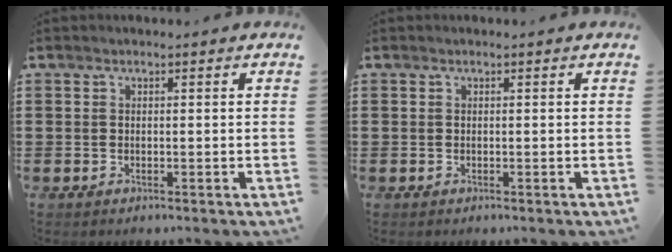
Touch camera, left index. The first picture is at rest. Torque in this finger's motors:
{"motor_torque": [0.00, 0.00, 0.02, 0.00]}